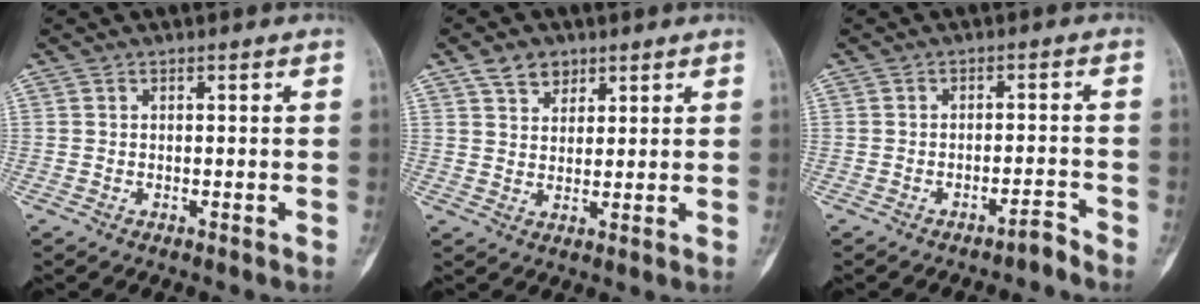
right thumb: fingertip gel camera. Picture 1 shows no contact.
{"total": 5.0, "force": [3.2, 3.3, 2.0], "torque": [-0.014, -0.016, 0.060]}
{"total": 2.1, "force": [-2.0, 0.2, 0.6], "torque": [-0.004, 0.023, -0.028]}